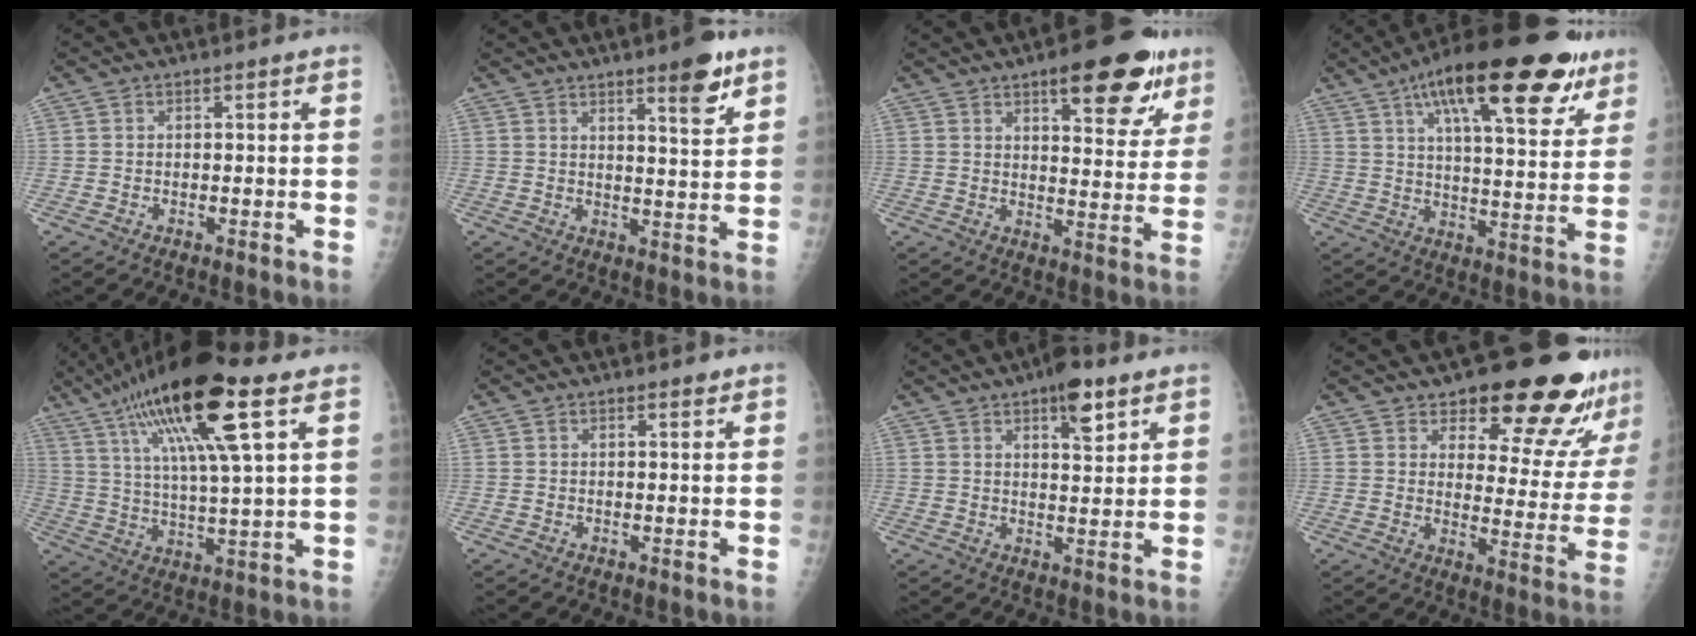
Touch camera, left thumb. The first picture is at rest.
{"total": 7.4, "force": [4.8, 1.4, 5.5], "torque": [-0.067, -0.031, 0.066]}
{"total": 15.4, "force": [9.0, 5.7, 11.1], "torque": [-0.095, -0.037, 0.120]}
{"total": 24.9, "force": [14.2, 8.1, 18.8], "torque": [-0.250, -0.023, 0.210]}
{"total": 20.2, "force": [10.1, 3.3, 17.2], "torque": [-0.315, -0.010, 0.178]}
{"total": 1.1, "force": [0.8, 0.3, 0.6], "torque": [-0.004, -0.004, 0.011]}
{"total": 7.3, "force": [4.3, 2.6, 5.3], "torque": [-0.060, -0.021, 0.060]}
{"total": 18.3, "force": [14.8, 6.0, 8.8], "torque": [-0.057, -0.105, 0.182]}